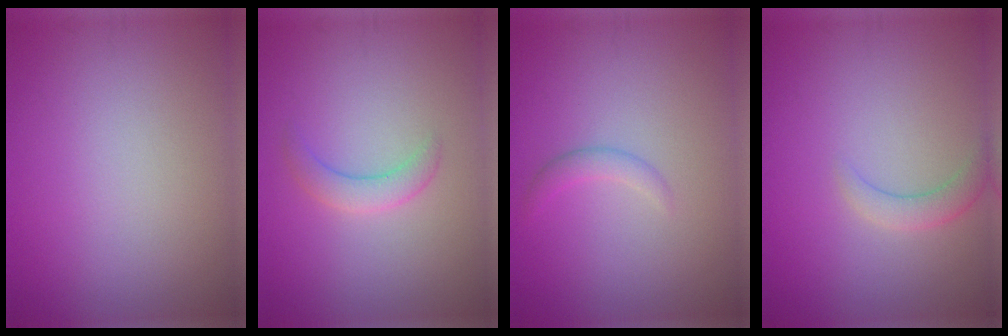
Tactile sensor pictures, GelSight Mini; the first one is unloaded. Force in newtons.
{"total": 2.0, "press": 2.0, "slide": 0.1}
{"total": 1.3, "press": 1.3, "slide": 0.0}
{"total": 1.9, "press": 1.9, "slide": 0.2}